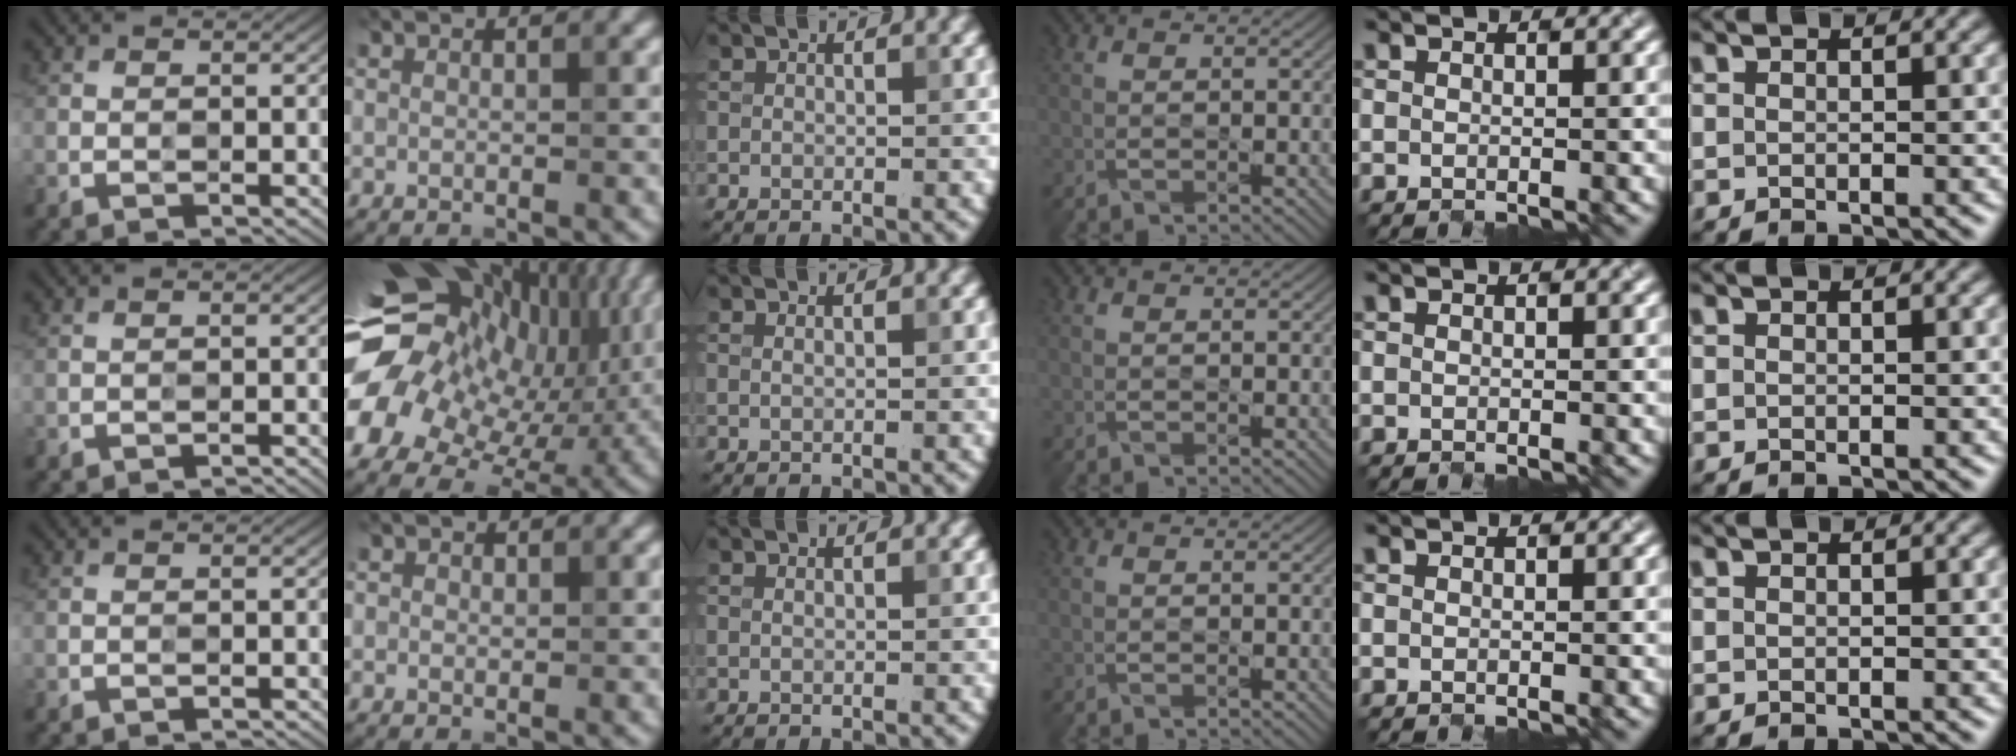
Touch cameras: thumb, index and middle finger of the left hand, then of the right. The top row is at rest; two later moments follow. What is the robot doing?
{"motion": "close", "object": "sandwich press"}